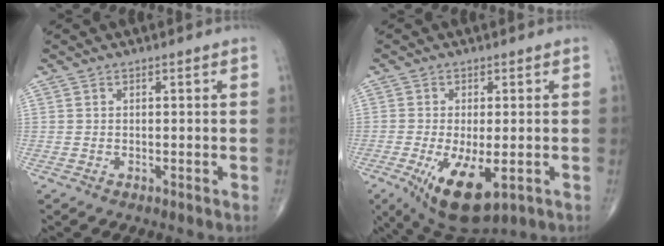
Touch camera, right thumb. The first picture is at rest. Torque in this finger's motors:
{"motor_torque": [-0.06, 0.41, 0.62, 0.29, 0.22]}